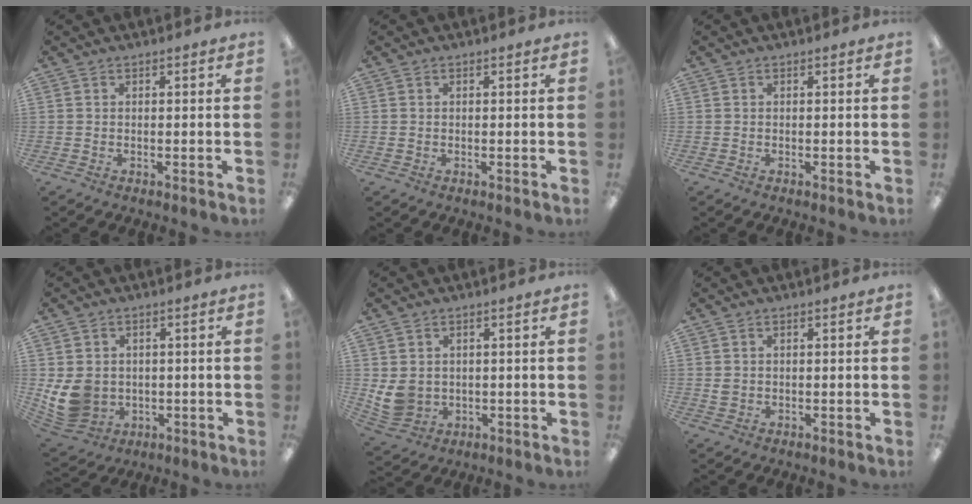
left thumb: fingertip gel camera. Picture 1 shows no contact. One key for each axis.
{"total": 0.0}
{"total": 0.0}
{"total": 9.2, "fx": 0.0, "fy": 8.1, "fz": 4.4, "tx": -0.110, "ty": 0.001, "tz": 0.007}
{"total": 6.1, "fx": 1.5, "fy": 5.2, "fz": 2.8, "tx": -0.071, "ty": -0.004, "tz": 0.032}
{"total": 1.4, "fx": 0.4, "fy": 1.1, "fz": 0.8, "tx": -0.018, "ty": 0.004, "tz": 0.006}